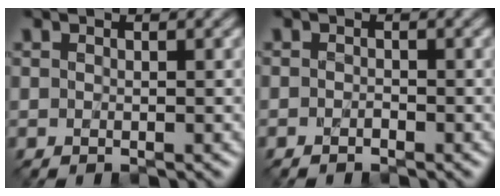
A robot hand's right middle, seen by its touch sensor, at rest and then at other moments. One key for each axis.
{"total": 0.6, "fx": -0.5, "fy": -0.1, "fz": 0.0, "tx": -0.002, "ty": -0.006, "tz": -0.007}